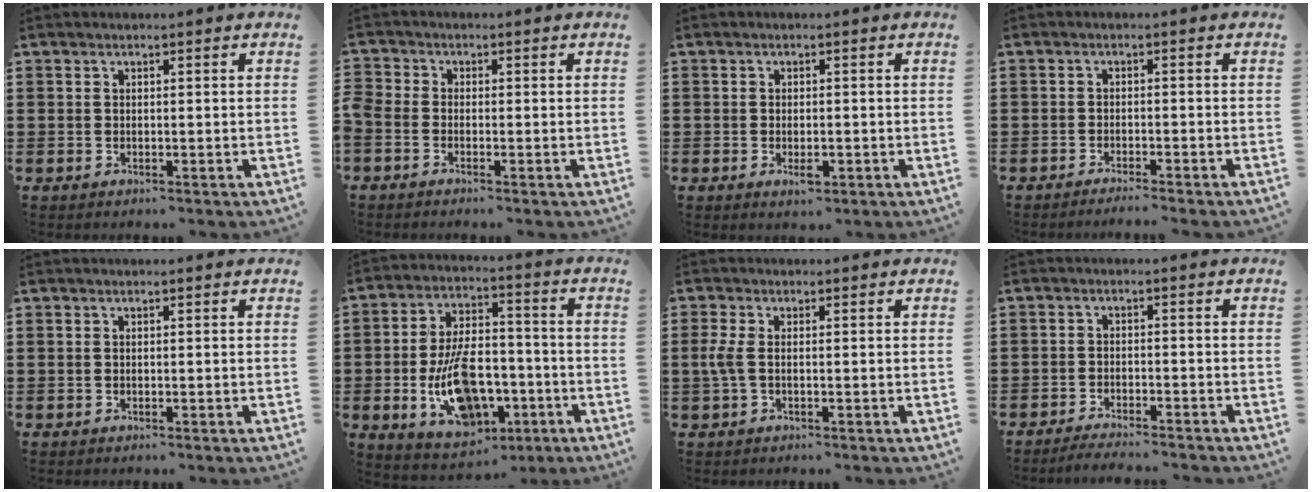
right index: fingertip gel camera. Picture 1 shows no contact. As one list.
[{"total": 1.2, "force": [-1.0, 0.5, 0.5], "torque": [-0.019, 0.000, -0.022]}, {"total": 2.2, "force": [-0.7, 0.9, 1.9], "torque": [-0.035, 0.000, -0.012]}, {"total": 1.7, "force": [-1.6, -0.3, 0.4], "torque": [-0.006, 0.003, -0.032]}, {"total": 0.0}, {"total": 13.1, "force": [-4.0, 7.5, 9.9], "torque": [-0.176, 0.004, -0.069]}, {"total": 2.9, "force": [-0.3, 1.0, 2.7], "torque": [-0.072, -0.006, -0.011]}, {"total": 2.6, "force": [-2.6, -0.1, 0.1], "torque": [-0.006, 0.001, -0.055]}]